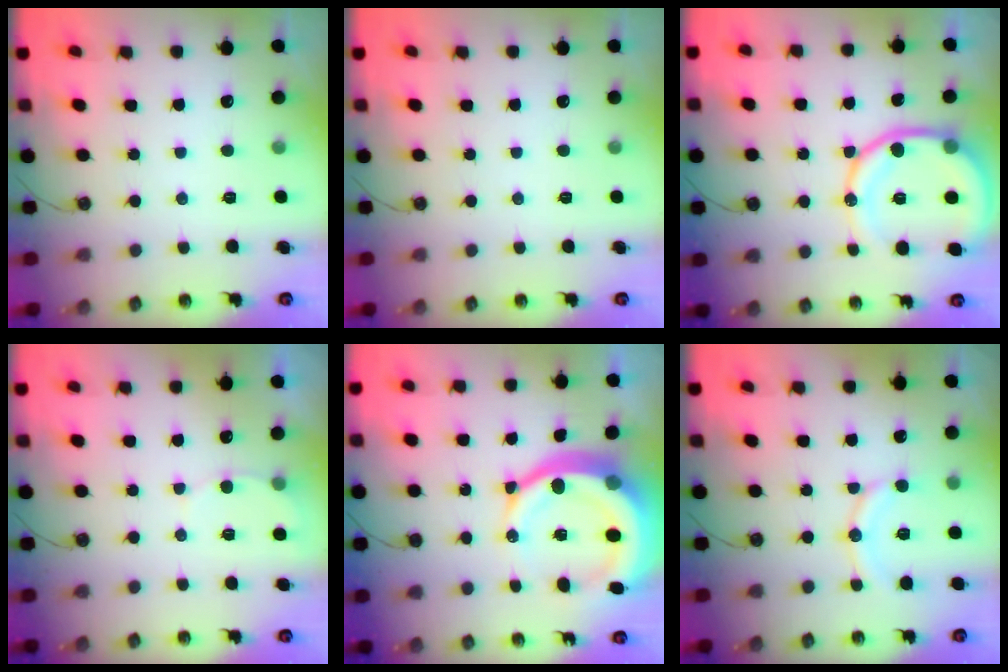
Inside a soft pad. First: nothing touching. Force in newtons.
{"total": 0.0}
{"total": 15.5, "press": 15.4, "slide": 2.1}
{"total": 4.2, "press": 4.2, "slide": 0.3}
{"total": 19.8, "press": 19.6, "slide": 2.3}
{"total": 11.0, "press": 10.6, "slide": 3.0}